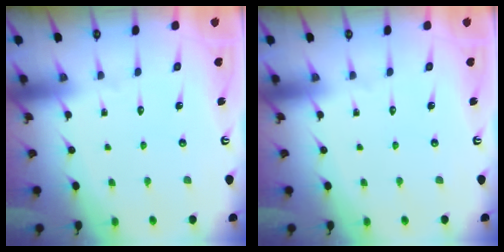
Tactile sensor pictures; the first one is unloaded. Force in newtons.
{"total": 0.0}